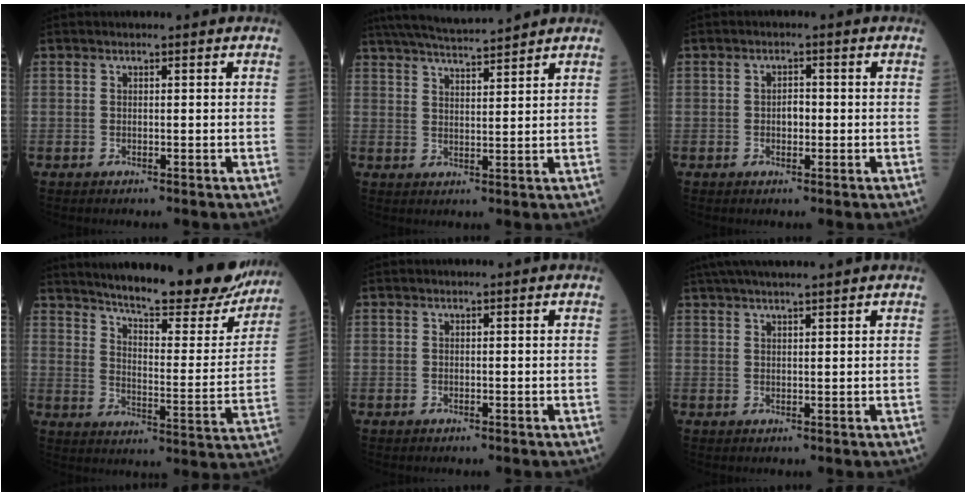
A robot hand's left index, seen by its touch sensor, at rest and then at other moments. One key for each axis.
{"total": 10.7, "fx": 9.8, "fy": 0.4, "fz": 4.3, "tx": -0.078, "ty": 0.016, "tz": 0.156}
{"total": 1.9, "fx": -0.4, "fy": 1.1, "fz": 1.5, "tx": -0.020, "ty": 0.001, "tz": -0.009}
{"total": 25.7, "fx": 22.4, "fy": 4.3, "fz": 11.8, "tx": -0.173, "ty": -0.053, "tz": 0.287}
{"total": 0.0}
{"total": 9.6, "fx": 8.1, "fy": 0.3, "fz": 5.2, "tx": -0.081, "ty": 0.034, "tz": 0.116}